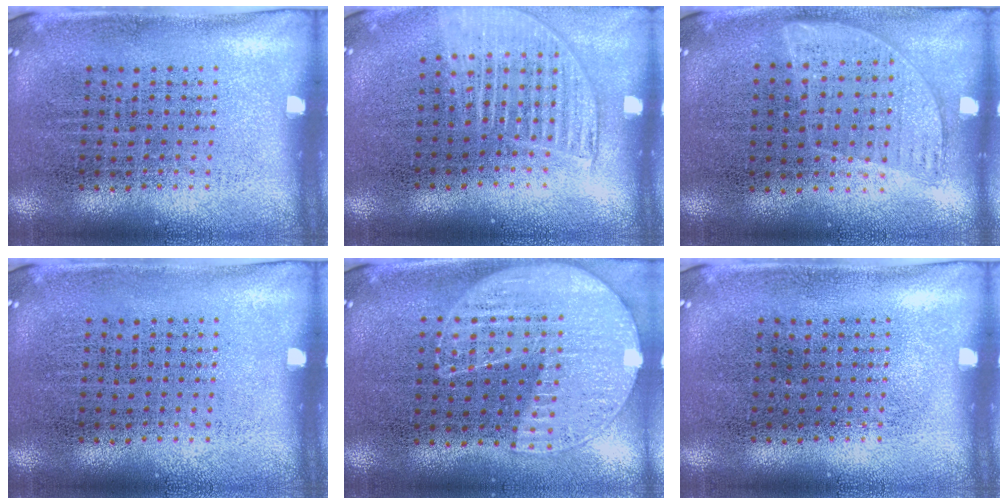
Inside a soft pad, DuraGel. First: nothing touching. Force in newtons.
{"total": 1.4, "press": 1.3, "slide": 0.6}
{"total": 0.9, "press": 0.7, "slide": 0.5}
{"total": 0.0}
{"total": 1.1, "press": 1.1, "slide": 0.4}
{"total": 0.0}